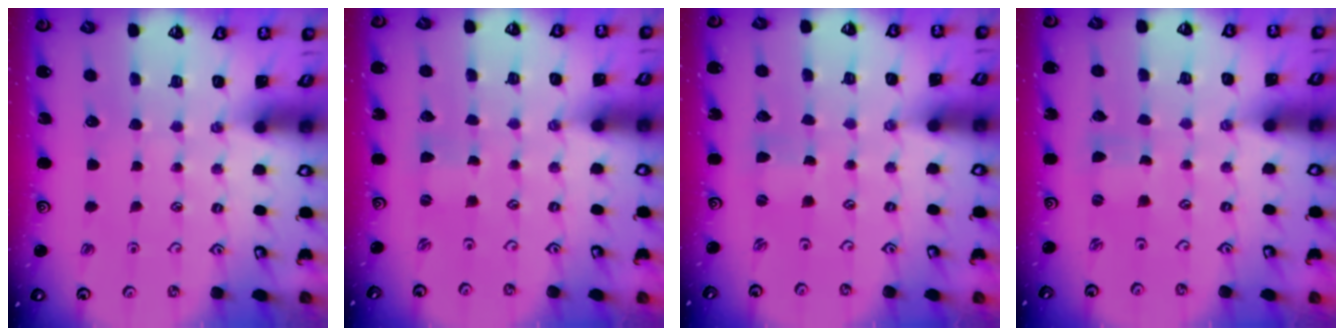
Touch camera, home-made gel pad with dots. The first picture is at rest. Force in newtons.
{"total": 0.0}
{"total": 0.0}
{"total": 0.0}